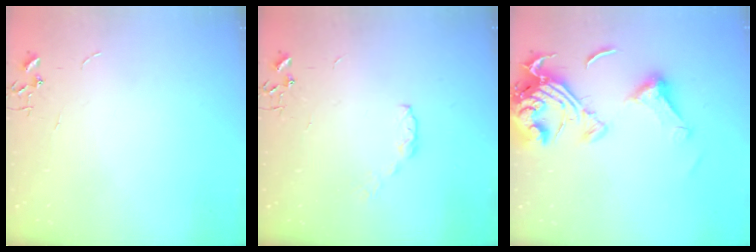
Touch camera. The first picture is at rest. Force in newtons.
{"total": 4.2, "press": 4.1, "slide": 0.7}
{"total": 17.7, "press": 17.6, "slide": 1.7}